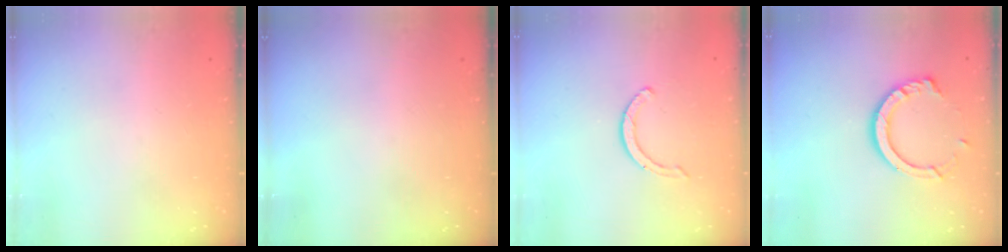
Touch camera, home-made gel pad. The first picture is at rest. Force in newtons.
{"total": 0.0}
{"total": 2.9, "press": 2.9, "slide": 0.4}
{"total": 11.2, "press": 11.2, "slide": 1.0}